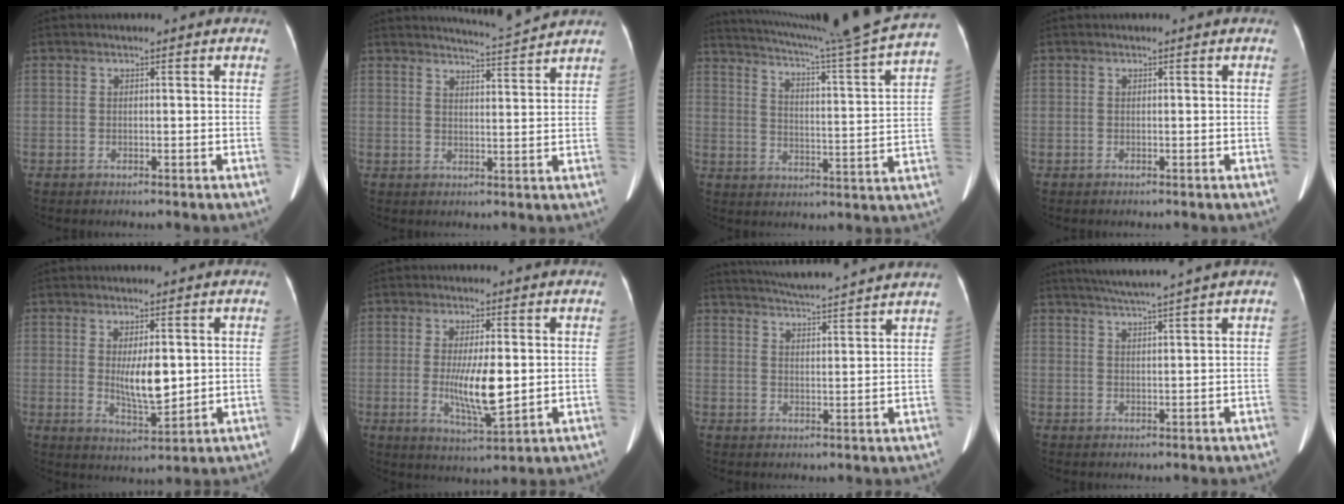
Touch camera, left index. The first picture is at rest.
{"total": 5.2, "force": [5.0, -1.3, -0.1], "torque": [-0.012, -0.013, 0.072]}
{"total": 22.6, "force": [20.4, -3.1, 9.2], "torque": [-0.163, -0.065, 0.268]}
{"total": 0.0}
{"total": 7.4, "force": [0.8, 2.4, 6.9], "torque": [-0.119, -0.011, 0.021]}
{"total": 8.2, "force": [-0.3, 1.7, 8.1], "torque": [-0.149, -0.018, -0.003]}
{"total": 15.0, "force": [13.9, -0.4, 5.6], "torque": [-0.104, 0.008, 0.191]}
{"total": 7.2, "force": [6.0, -1.5, 3.6], "torque": [-0.058, 0.014, 0.092]}